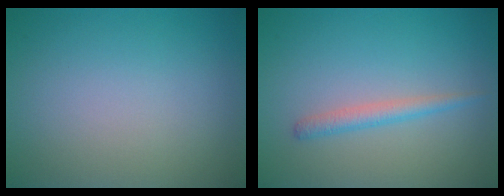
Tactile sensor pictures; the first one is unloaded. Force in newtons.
{"total": 1.7, "press": 1.7, "slide": 0.0}